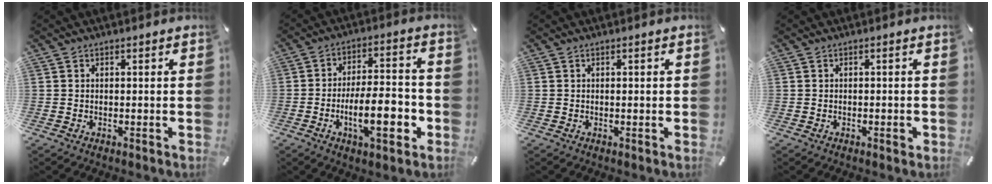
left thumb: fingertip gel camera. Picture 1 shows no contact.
{"total": 14.6, "force": [-4.4, 4.8, 13.1], "torque": [-0.215, 0.003, -0.073]}
{"total": 0.9, "force": [0.0, 0.0, 0.9], "torque": [-0.014, -0.004, 0.000]}
{"total": 1.5, "force": [-0.6, 0.3, 1.4], "torque": [-0.020, -0.004, -0.007]}